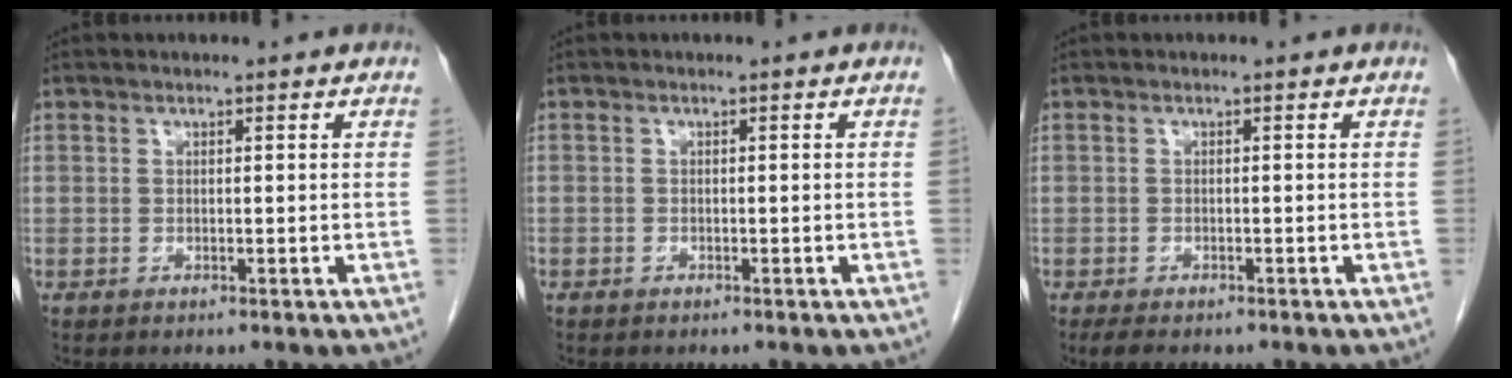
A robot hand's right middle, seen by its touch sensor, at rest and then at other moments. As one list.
[{"total": 0.0}, {"total": 3.1, "force": [-2.4, 1.1, 1.6], "torque": [-0.030, -0.008, -0.032]}]